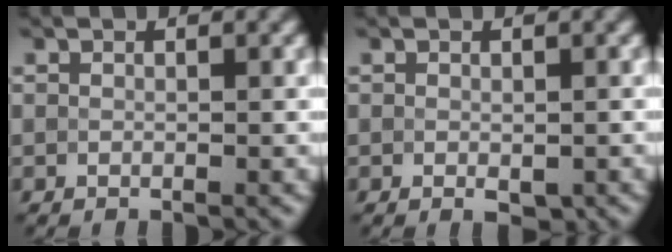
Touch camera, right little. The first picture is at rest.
{"total": 0.7, "force": [-0.5, -0.2, 0.4], "torque": [-0.014, -0.005, 0.007]}